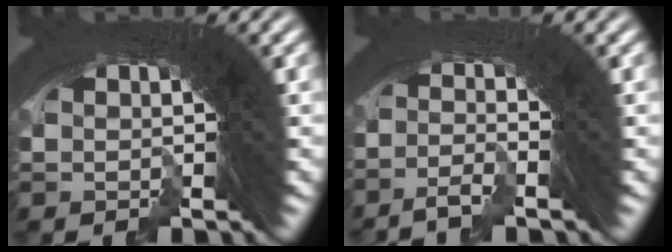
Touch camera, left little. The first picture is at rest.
{"total": 2.9, "force": [-1.8, -1.7, -1.5], "torque": [0.033, -0.002, -0.037]}